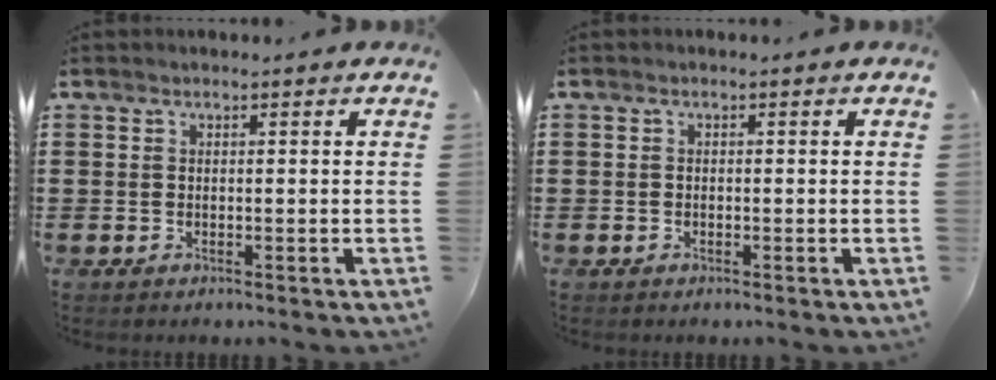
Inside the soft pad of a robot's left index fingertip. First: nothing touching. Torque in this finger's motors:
{"motor_torque": [-0.14, 0.41, -0.03, -0.01]}